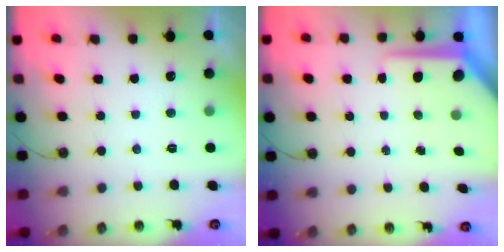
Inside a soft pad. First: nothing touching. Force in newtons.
{"total": 9.0, "press": 8.9, "slide": 0.7}